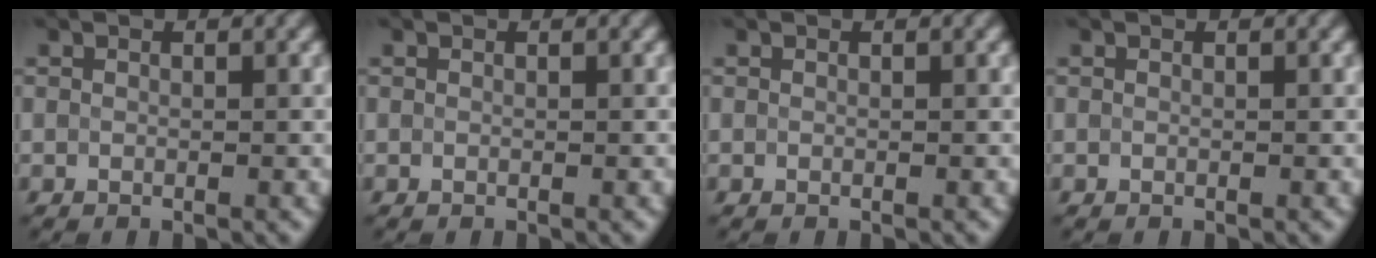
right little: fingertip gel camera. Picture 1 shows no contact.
{"total": 0.0}
{"total": 0.0}
{"total": 0.0}